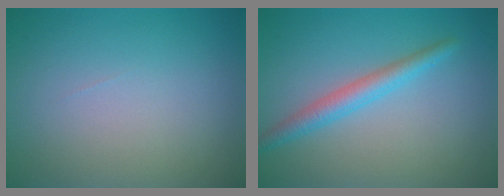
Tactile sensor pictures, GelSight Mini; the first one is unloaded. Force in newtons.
{"total": 2.6, "press": 2.6, "slide": 0.1}